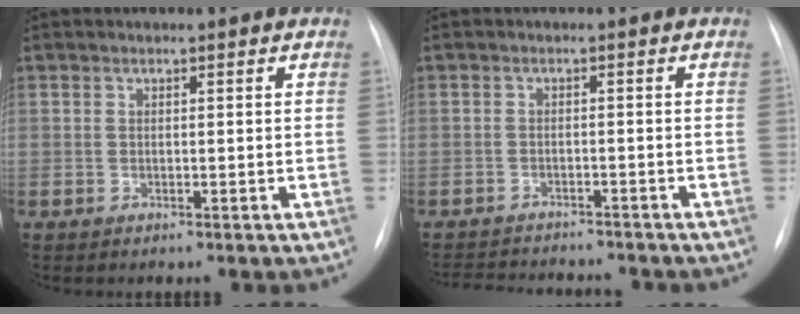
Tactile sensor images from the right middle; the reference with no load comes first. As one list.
[{"total": 10.7, "force": [-10.0, 2.1, 3.0], "torque": [-0.054, 0.003, -0.133]}]